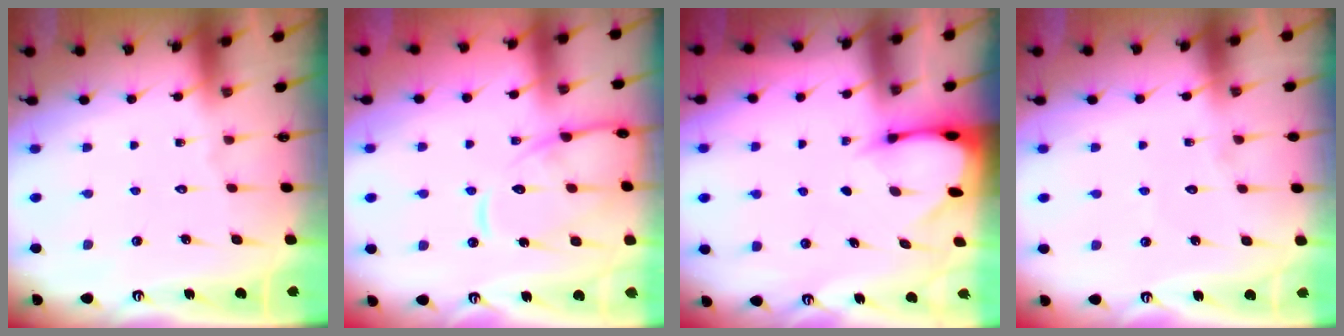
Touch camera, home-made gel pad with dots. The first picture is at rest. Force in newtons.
{"total": 12.2, "press": 12.2, "slide": 0.8}
{"total": 2.9, "press": 2.9, "slide": 0.4}
{"total": 2.3, "press": 2.3, "slide": 0.2}